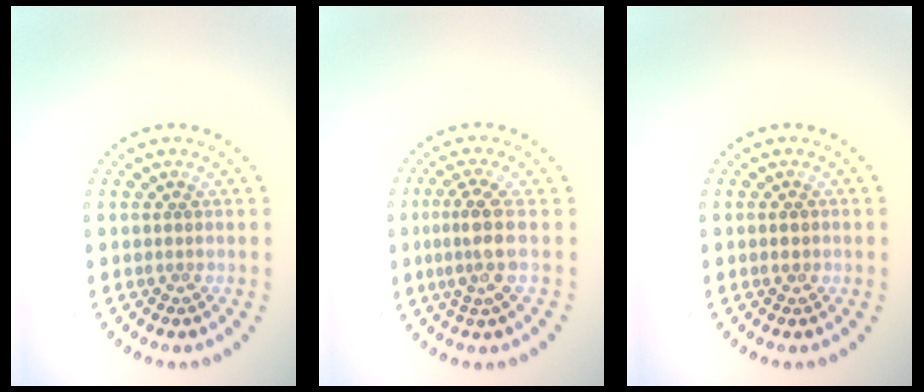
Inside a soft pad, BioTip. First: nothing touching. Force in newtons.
{"total": 3.1, "press": 2.5, "slide": 1.8}
{"total": 1.2, "press": 1.2, "slide": 0.0}